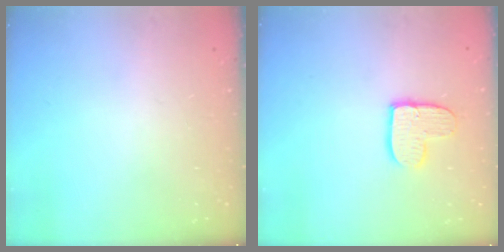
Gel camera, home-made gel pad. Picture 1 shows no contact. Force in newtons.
{"total": 9.4, "press": 9.3, "slide": 0.7}